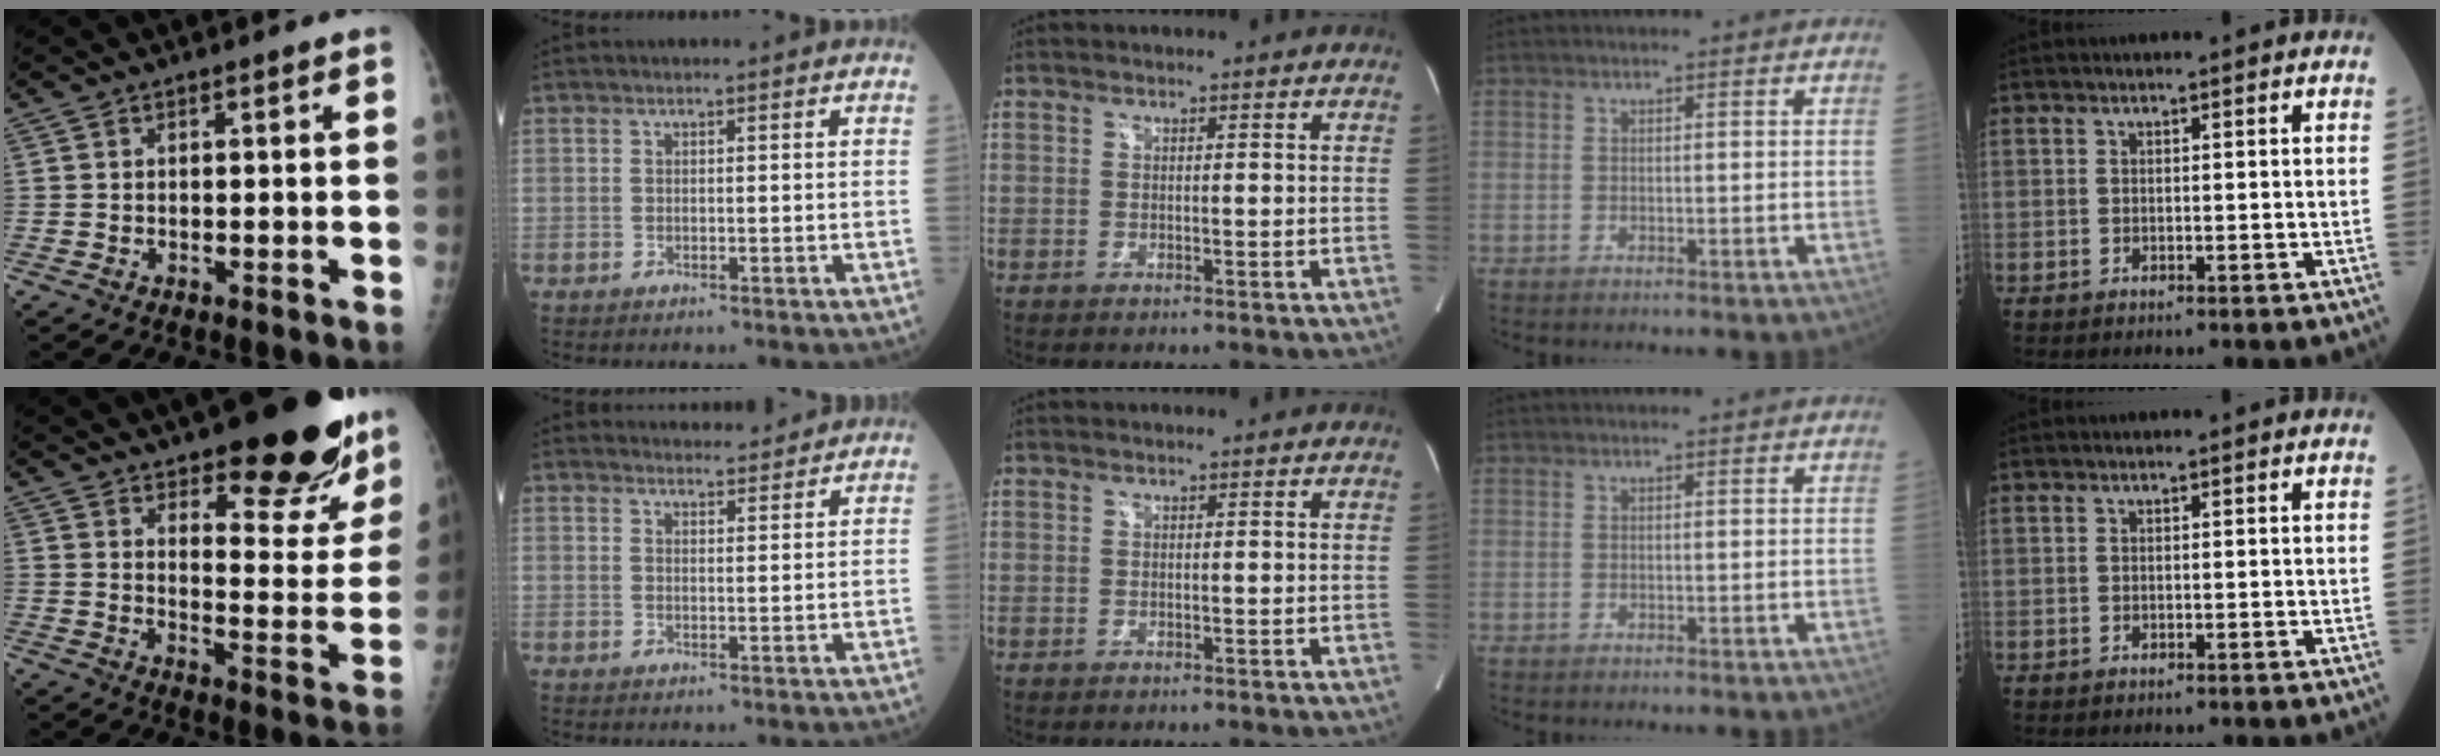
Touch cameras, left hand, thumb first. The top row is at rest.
{"thumb": {"total": 22.0, "force": [15.7, 7.4, 13.6], "torque": [-0.128, -0.100, 0.205]}, "index": {"total": 4.8, "force": [4.7, 1.0, 0.4], "torque": [0.000, 0.008, 0.052]}}